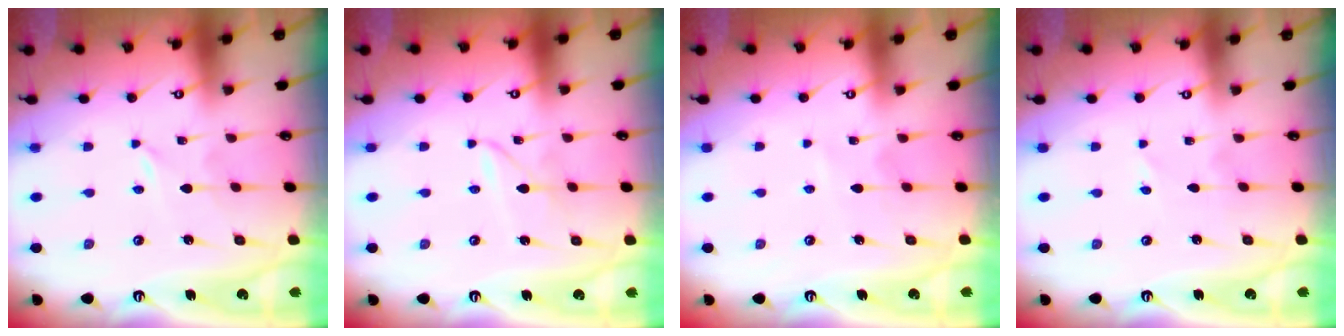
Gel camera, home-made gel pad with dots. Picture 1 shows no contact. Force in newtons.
{"total": 1.9, "press": 1.9, "slide": 0.2}
{"total": 3.0, "press": 3.0, "slide": 0.3}
{"total": 1.7, "press": 1.6, "slide": 0.3}